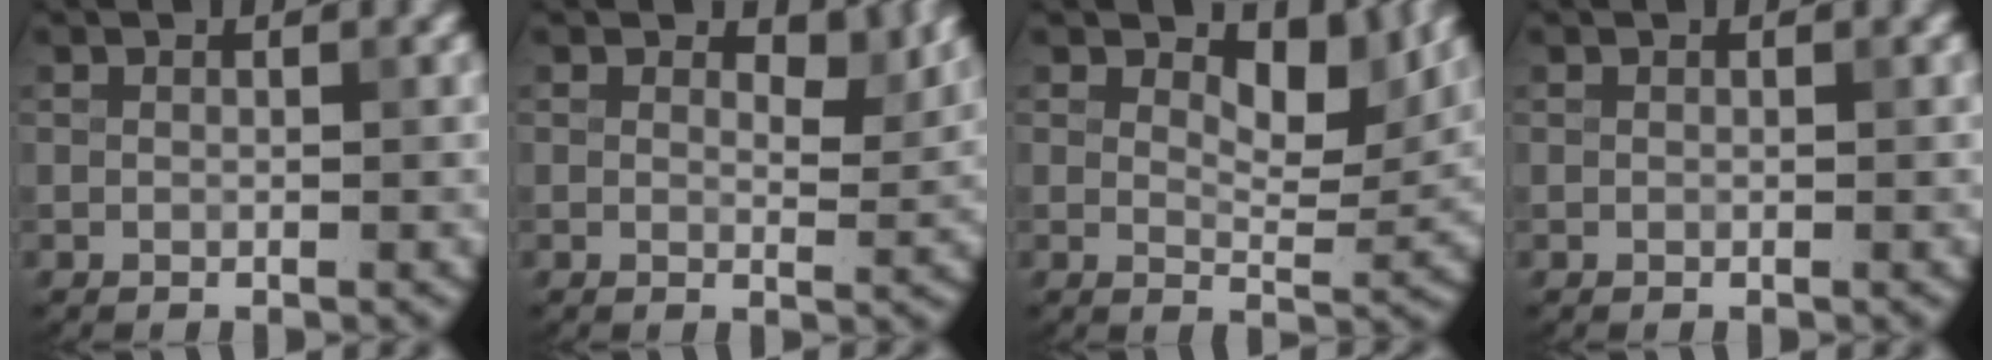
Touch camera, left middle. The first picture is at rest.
{"total": 2.2, "force": [1.5, 1.0, 1.3], "torque": [-0.018, -0.009, 0.017]}
{"total": 4.6, "force": [2.8, 2.0, 3.1], "torque": [-0.046, -0.010, 0.036]}
{"total": 0.0}